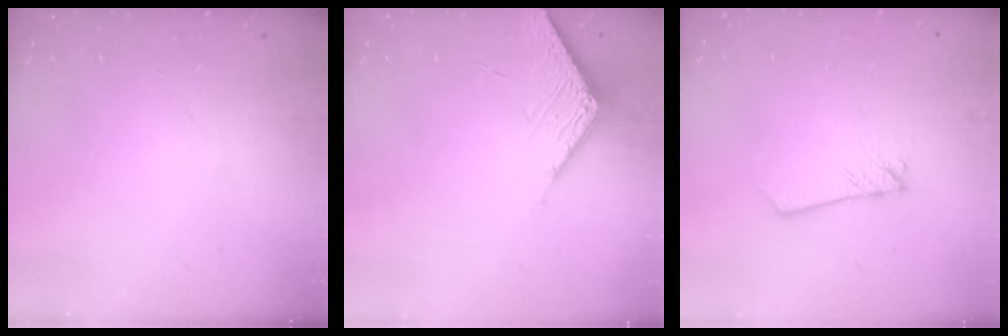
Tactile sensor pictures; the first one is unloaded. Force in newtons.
{"total": 3.6, "press": 3.6, "slide": 0.3}
{"total": 2.5, "press": 2.5, "slide": 0.1}